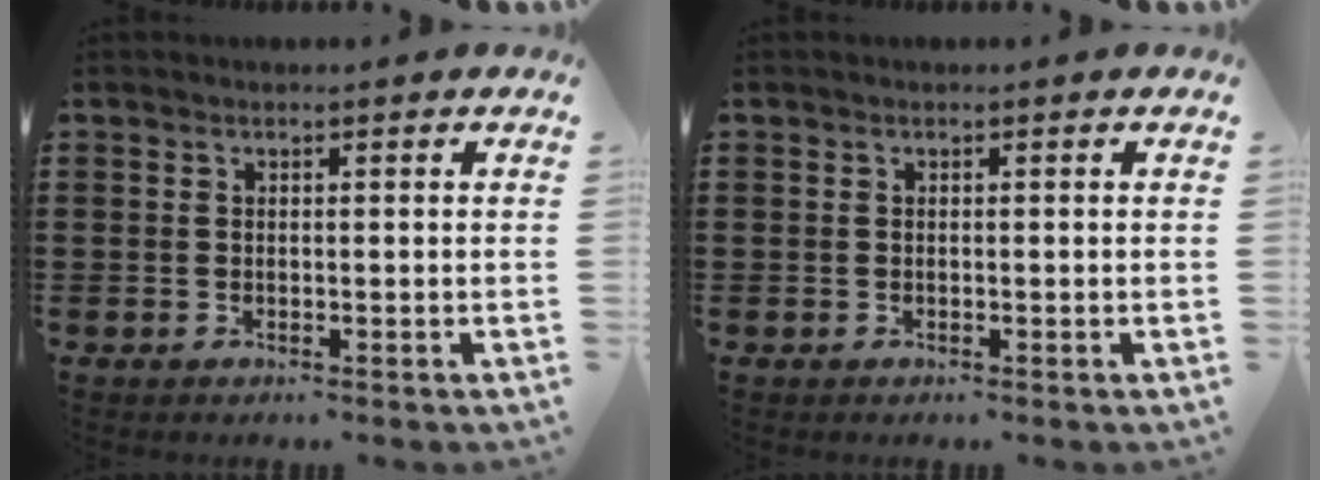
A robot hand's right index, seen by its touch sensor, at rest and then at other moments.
{"total": 0.0}